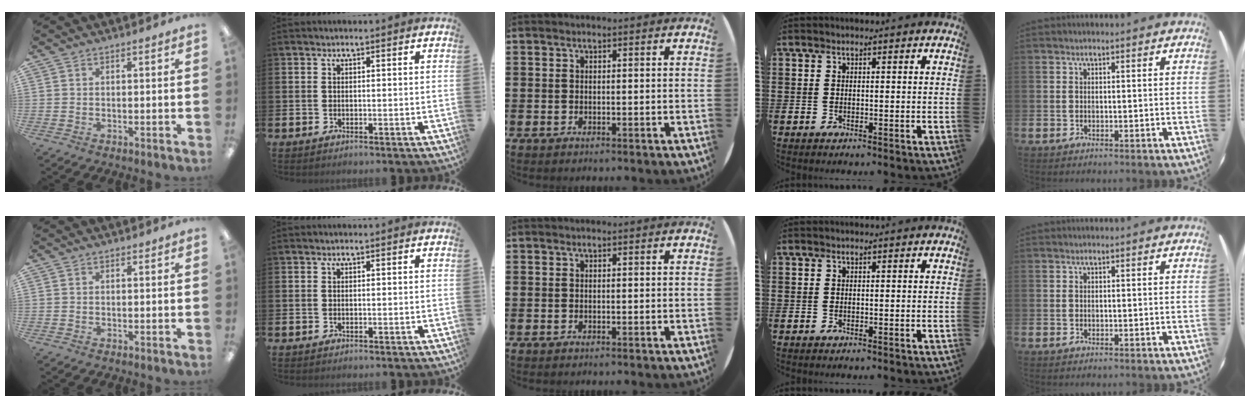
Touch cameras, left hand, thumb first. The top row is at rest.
{}